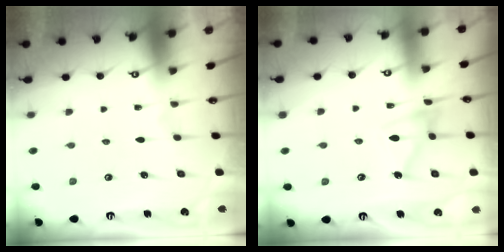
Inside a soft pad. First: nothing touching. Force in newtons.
{"total": 11.4, "press": 11.4, "slide": 0.7}